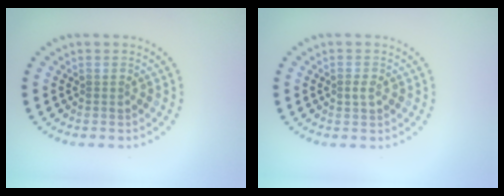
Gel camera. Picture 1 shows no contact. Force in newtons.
{"total": 1.0, "press": 1.0, "slide": 0.2}